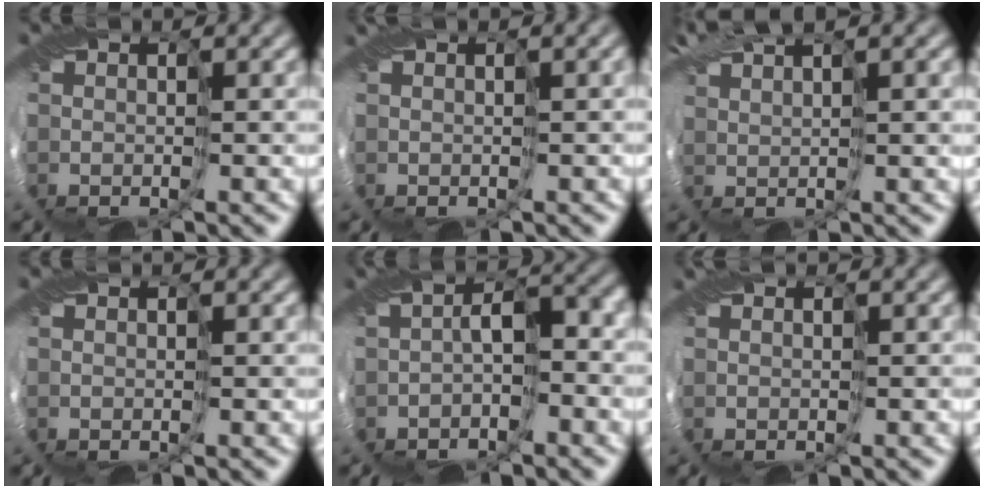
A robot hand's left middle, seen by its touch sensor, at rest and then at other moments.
{"total": 3.7, "force": [1.6, 1.0, 3.2], "torque": [-0.053, 0.012, 0.033]}
{"total": 7.3, "force": [4.6, 2.0, 5.3], "torque": [-0.104, 0.023, 0.086]}
{"total": 0.0}
{"total": 6.2, "force": [-0.7, 3.4, 5.1], "torque": [-0.068, 0.019, -0.009]}
{"total": 2.2, "force": [1.1, 0.7, 1.8], "torque": [-0.029, 0.008, 0.025]}